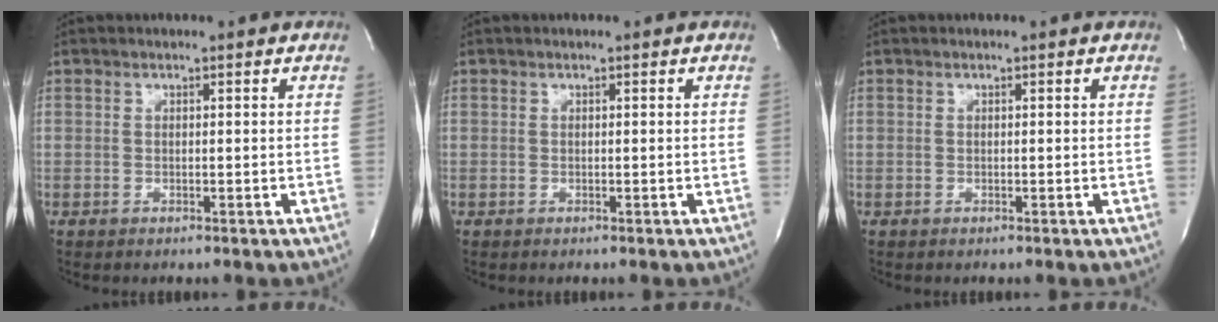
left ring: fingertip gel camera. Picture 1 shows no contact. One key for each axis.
{"total": 0.0}
{"total": 0.0}